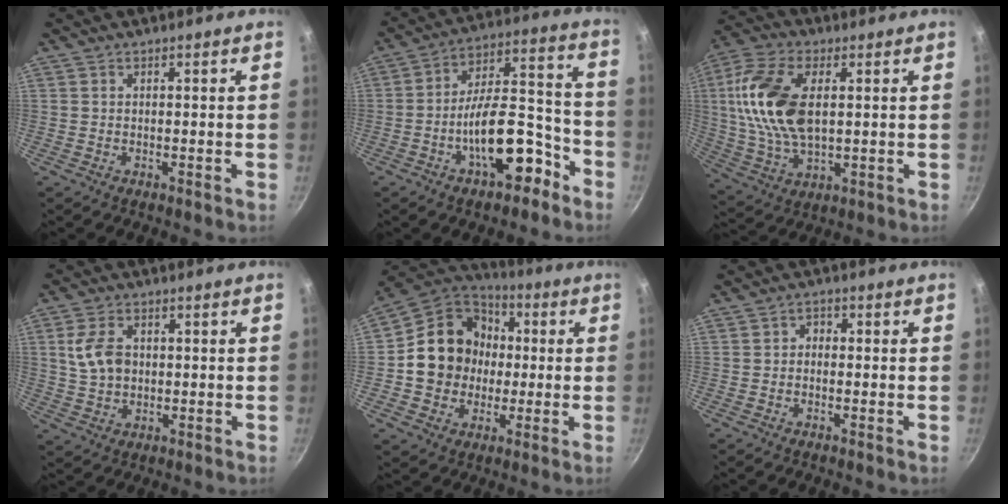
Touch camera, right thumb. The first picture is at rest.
{"total": 16.0, "force": [-7.6, 7.1, 12.2], "torque": [-0.148, 0.082, -0.114]}
{"total": 17.1, "force": [2.8, 9.4, 13.9], "torque": [-0.270, 0.000, 0.050]}
{"total": 7.4, "force": [1.0, 5.2, 5.2], "torque": [-0.091, 0.004, 0.019]}
{"total": 16.5, "force": [0.3, 14.6, 7.7], "torque": [-0.101, 0.030, -0.003]}
{"total": 1.9, "force": [-0.4, 1.6, 1.0], "torque": [-0.011, 0.010, -0.011]}